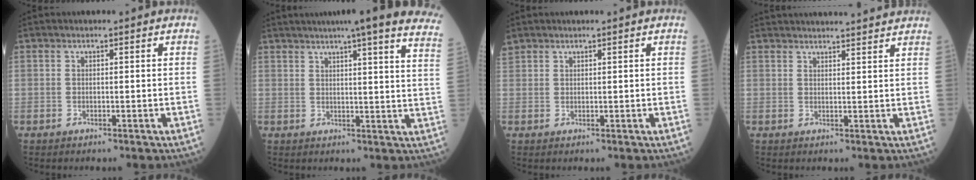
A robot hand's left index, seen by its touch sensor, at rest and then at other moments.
{"total": 23.6, "force": [20.3, 0.4, 12.0], "torque": [-0.168, -0.034, 0.231]}
{"total": 1.8, "force": [1.6, 0.9, 0.2], "torque": [-0.010, 0.015, 0.033]}
{"total": 14.4, "force": [13.8, 1.0, 4.3], "torque": [-0.060, 0.031, 0.178]}